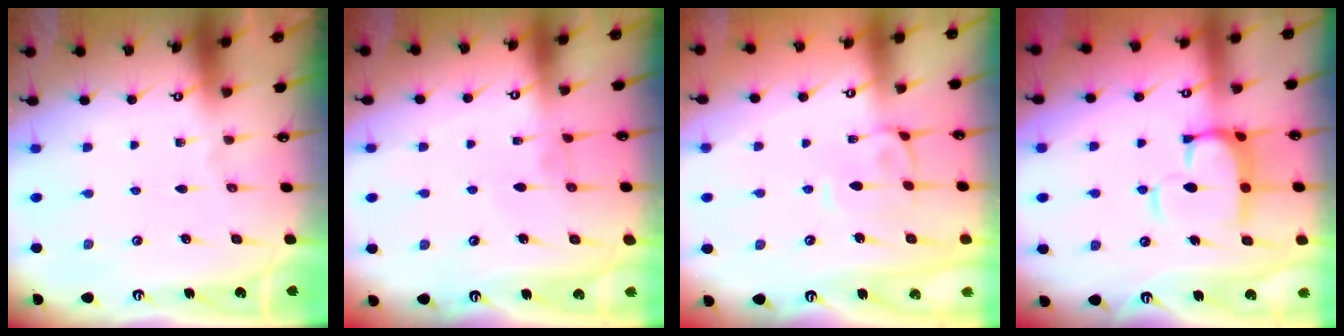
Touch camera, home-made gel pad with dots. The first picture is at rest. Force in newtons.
{"total": 1.8, "press": 1.8, "slide": 0.2}
{"total": 0.9, "press": 0.5, "slide": 0.7}
{"total": 8.1, "press": 8.0, "slide": 1.2}